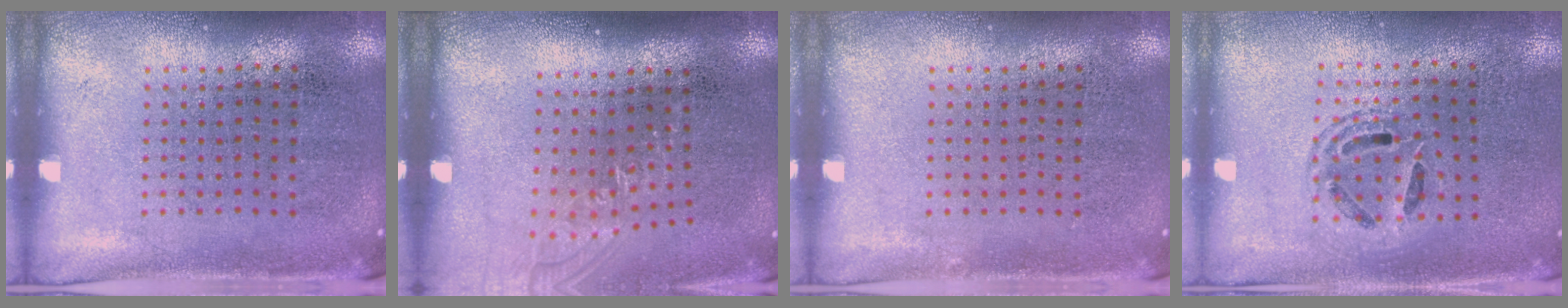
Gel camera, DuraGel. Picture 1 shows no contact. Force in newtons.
{"total": 1.1, "press": 1.0, "slide": 0.6}
{"total": 0.0}
{"total": 1.3, "press": 1.1, "slide": 0.6}